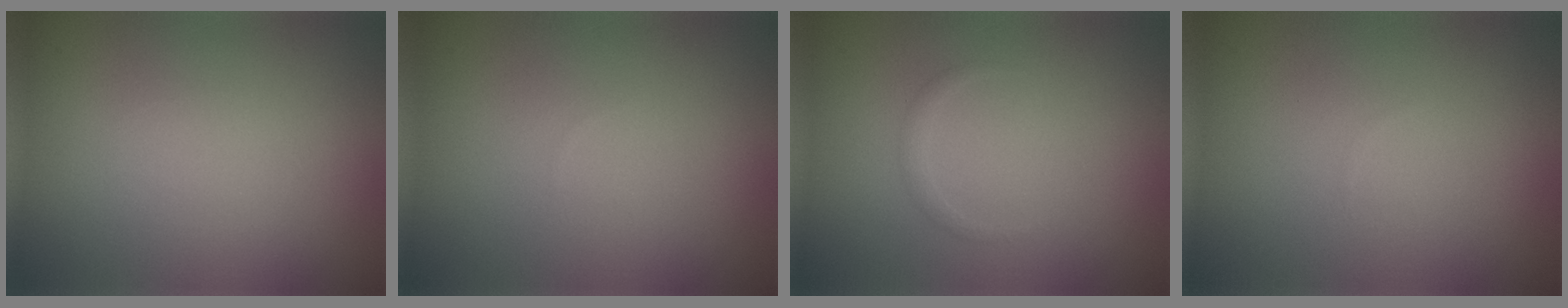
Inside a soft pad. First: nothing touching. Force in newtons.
{"total": 0.0}
{"total": 0.8, "press": 0.8, "slide": 0.0}
{"total": 0.0}